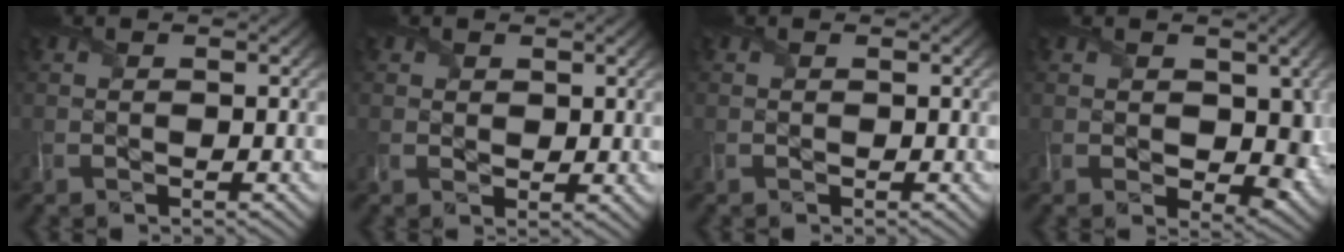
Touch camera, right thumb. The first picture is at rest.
{"total": 1.4, "force": [0.8, 1.1, 0.3], "torque": [-0.003, -0.004, 0.017]}
{"total": 0.0}
{"total": 6.6, "force": [0.0, 4.6, 4.7], "torque": [-0.085, -0.019, 0.003]}